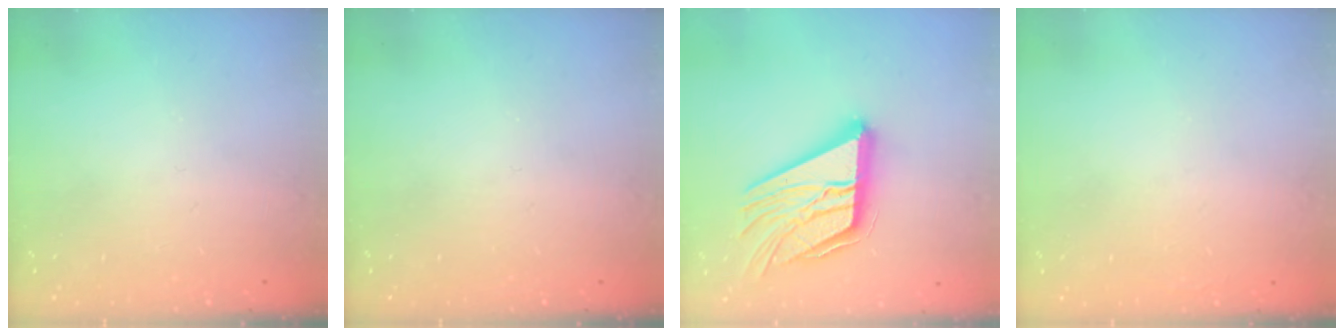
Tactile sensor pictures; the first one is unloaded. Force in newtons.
{"total": 0.0}
{"total": 21.6, "press": 21.5, "slide": 2.3}
{"total": 1.6, "press": 1.6, "slide": 0.0}